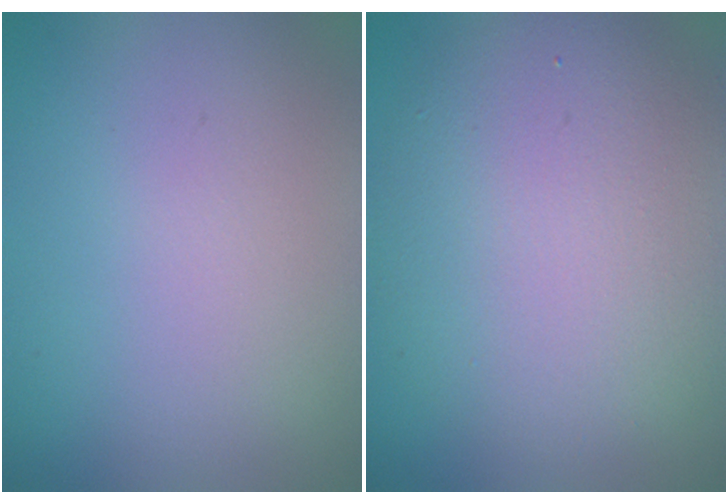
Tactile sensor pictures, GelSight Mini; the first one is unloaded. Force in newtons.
{"total": 8.0, "press": 8.0, "slide": 0.2}